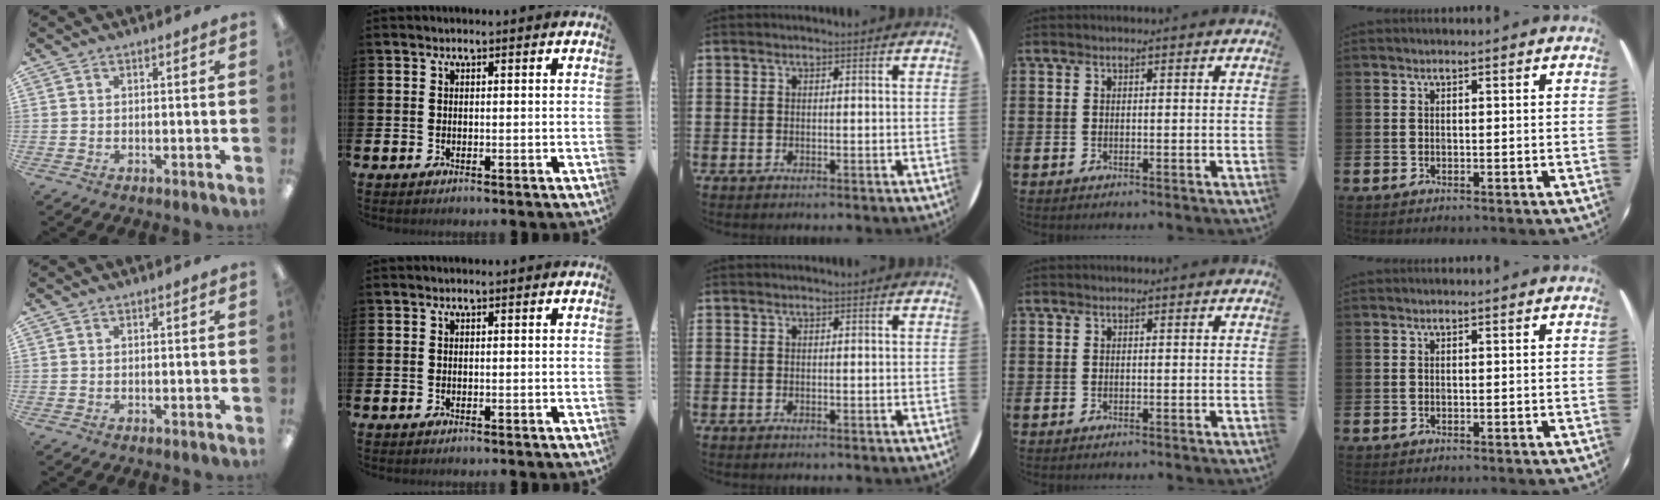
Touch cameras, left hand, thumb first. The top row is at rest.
{}